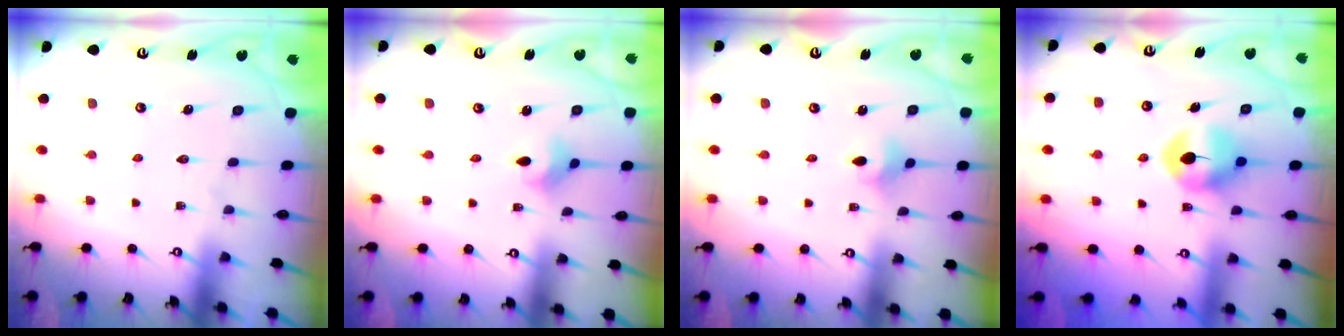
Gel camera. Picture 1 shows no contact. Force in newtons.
{"total": 2.7, "press": 2.7, "slide": 0.4}
{"total": 3.8, "press": 3.7, "slide": 0.6}
{"total": 8.1, "press": 8.0, "slide": 0.6}